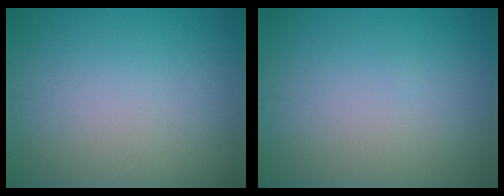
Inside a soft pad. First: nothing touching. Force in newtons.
{"total": 0.0}